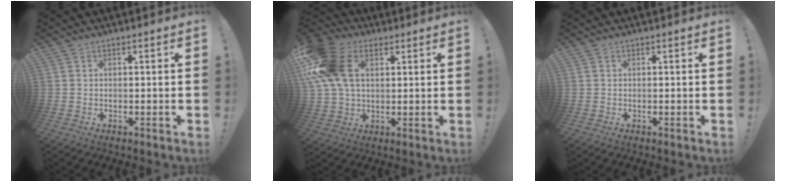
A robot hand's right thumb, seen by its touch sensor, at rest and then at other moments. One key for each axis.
{"total": 17.6, "fx": 5.8, "fy": 11.6, "fz": 11.8, "tx": -0.238, "ty": -0.012, "tz": 0.109}
{"total": 0.0}